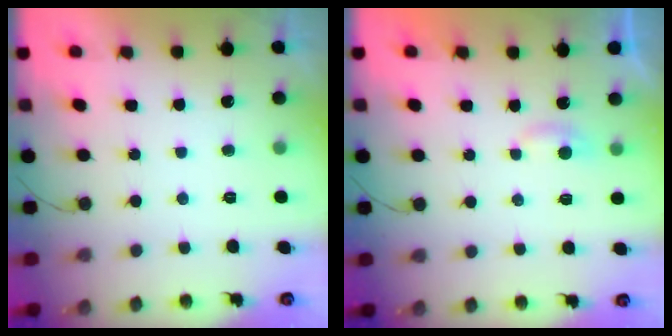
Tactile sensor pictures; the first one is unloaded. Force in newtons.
{"total": 2.7, "press": 2.7, "slide": 0.3}